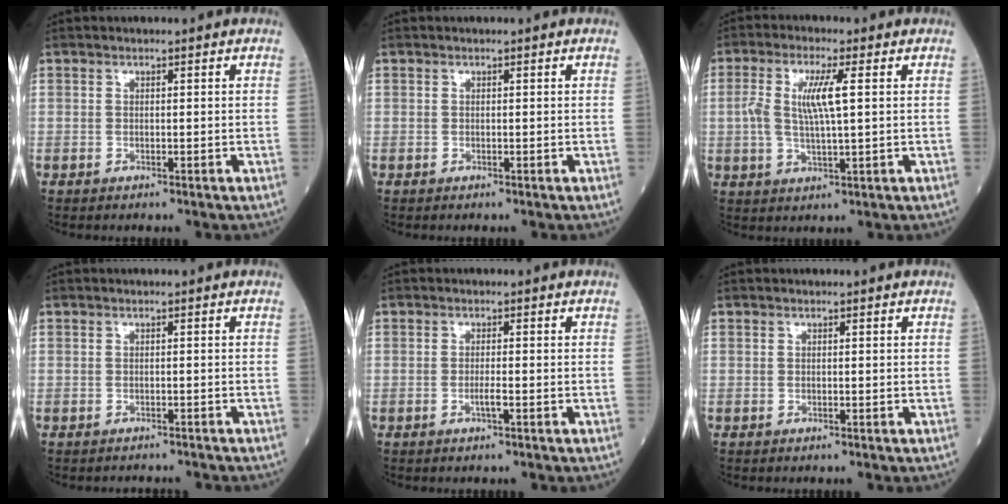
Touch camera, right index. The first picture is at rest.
{"total": 0.0}
{"total": 7.1, "force": [1.1, 0.6, 7.0], "torque": [-0.154, 0.006, 0.022]}
{"total": 2.9, "force": [-2.9, 0.5, 0.2], "torque": [-0.001, -0.005, -0.036]}
{"total": 1.2, "force": [-0.4, -0.5, 1.0], "torque": [-0.024, -0.001, -0.008]}
{"total": 0.0}